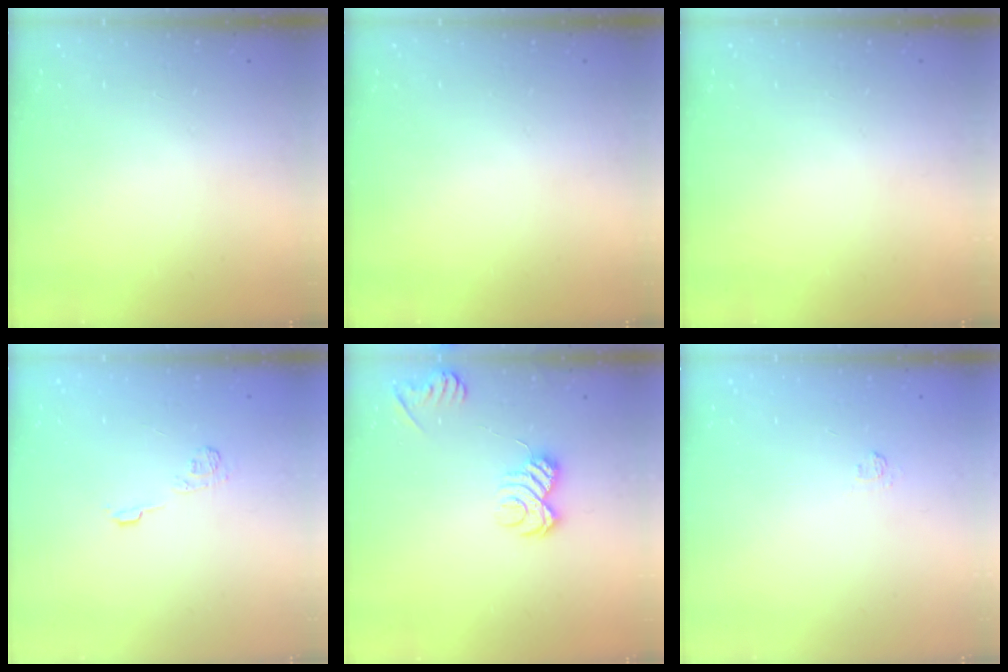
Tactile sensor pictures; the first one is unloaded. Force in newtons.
{"total": 0.0}
{"total": 0.0}
{"total": 4.6, "press": 4.4, "slide": 1.3}
{"total": 9.2, "press": 9.1, "slide": 1.2}
{"total": 2.4, "press": 2.1, "slide": 1.3}